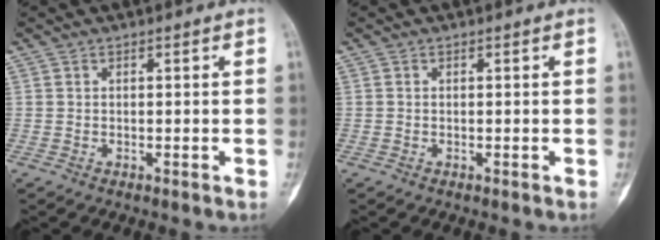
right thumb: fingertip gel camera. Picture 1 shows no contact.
{"total": 0.0}